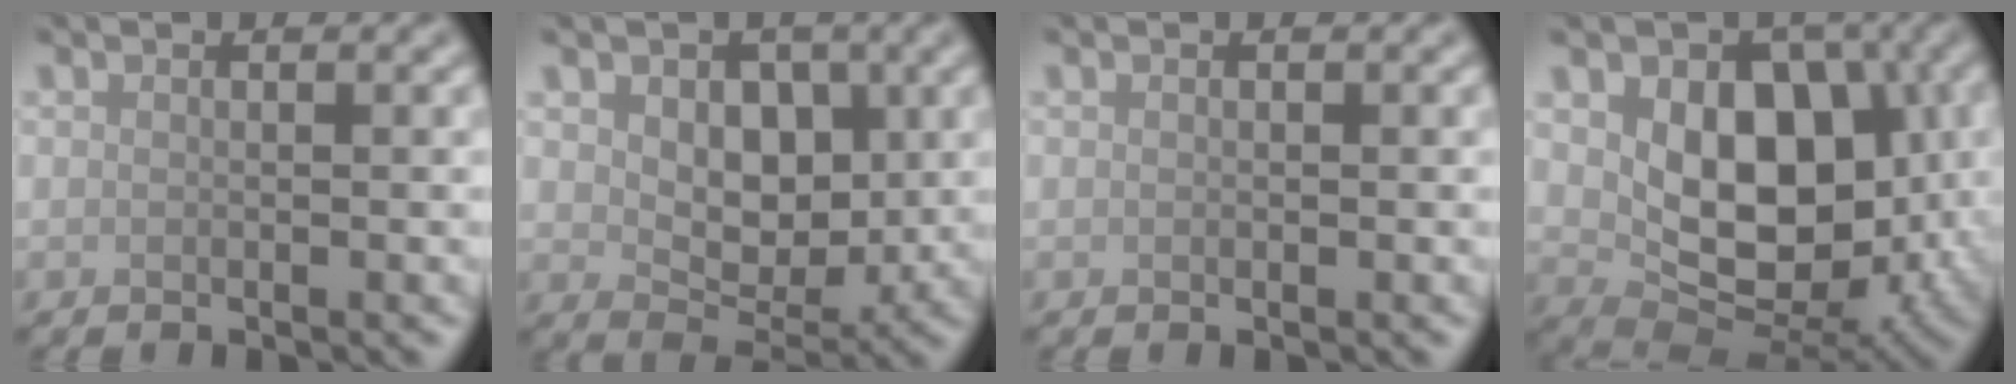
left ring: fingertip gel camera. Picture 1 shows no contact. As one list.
[{"total": 5.0, "force": [1.0, 3.6, 3.4], "torque": [-0.057, -0.012, 0.016]}, {"total": 0.0}, {"total": 10.0, "force": [1.1, 6.8, 7.2], "torque": [-0.113, -0.020, 0.024]}]